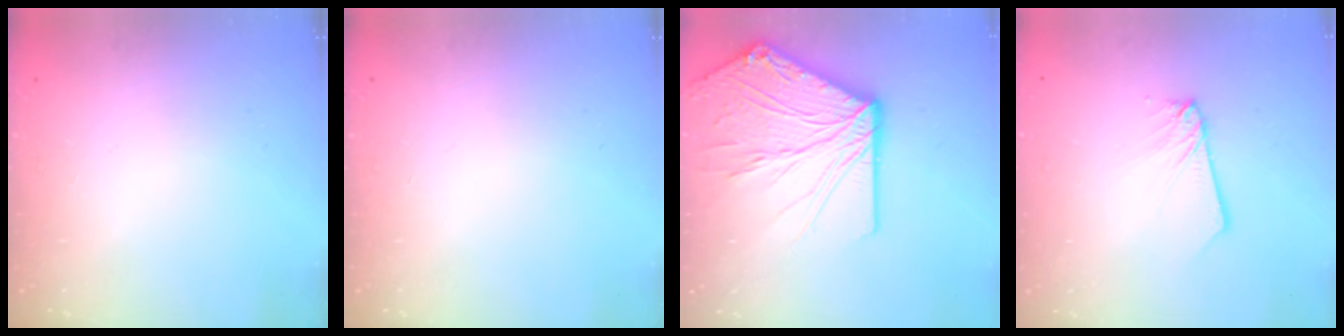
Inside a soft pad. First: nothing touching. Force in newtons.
{"total": 0.0}
{"total": 22.4, "press": 22.3, "slide": 2.8}
{"total": 2.6, "press": 2.6, "slide": 0.2}